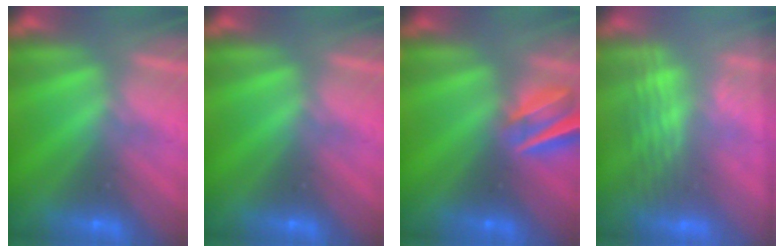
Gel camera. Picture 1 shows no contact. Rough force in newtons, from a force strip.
{"total": 0.0}
{"total": 7.6}
{"total": 2.8}